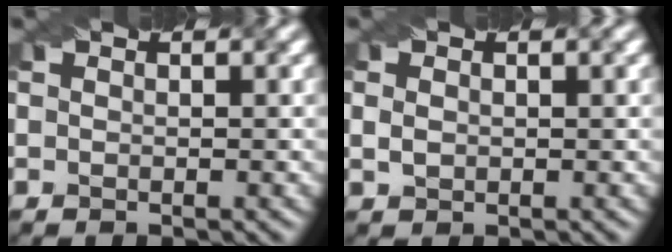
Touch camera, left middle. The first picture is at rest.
{"total": 1.4, "force": [0.2, 1.0, 0.9], "torque": [-0.021, 0.000, 0.006]}